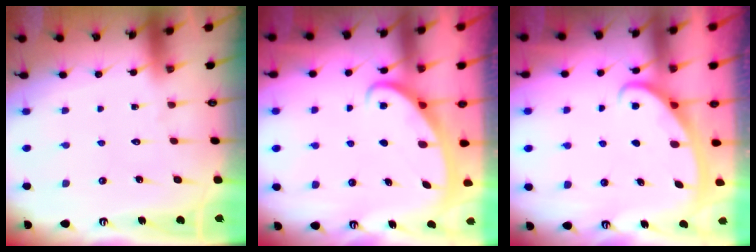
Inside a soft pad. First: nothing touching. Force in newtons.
{"total": 2.7, "press": 2.6, "slide": 0.4}
{"total": 2.8, "press": 2.8, "slide": 0.4}